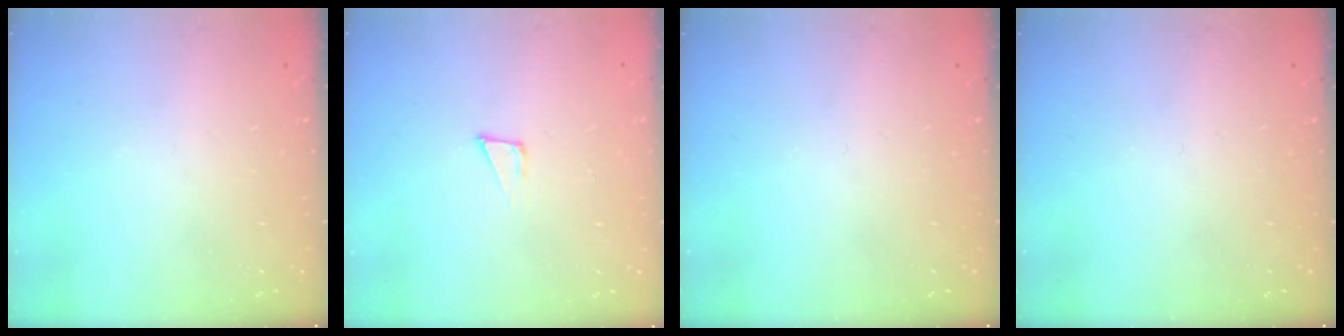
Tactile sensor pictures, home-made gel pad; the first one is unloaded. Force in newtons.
{"total": 5.0, "press": 4.9, "slide": 0.8}
{"total": 0.0}
{"total": 0.0}